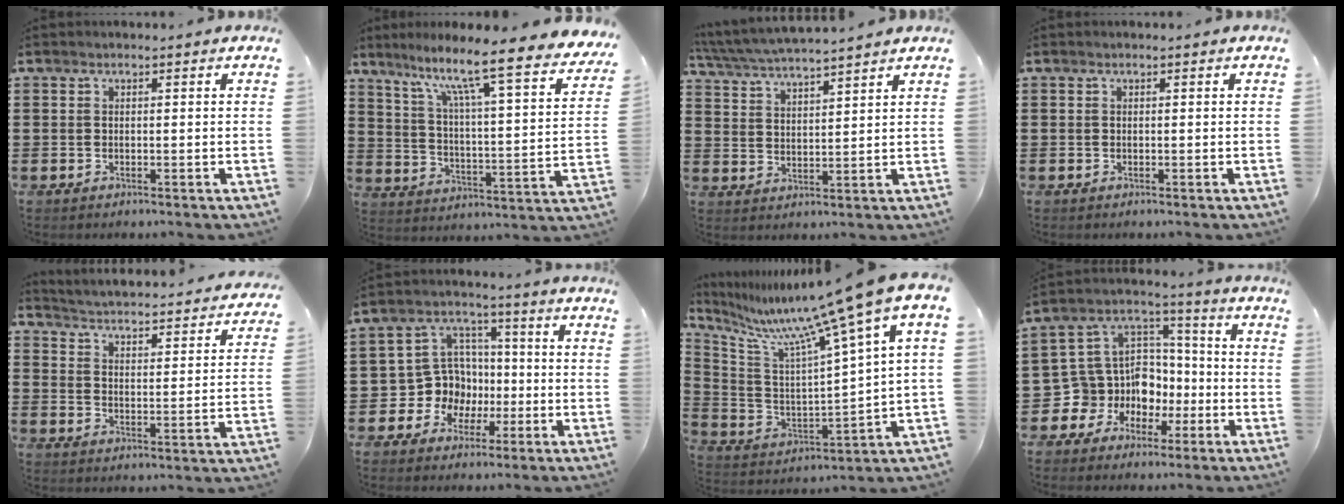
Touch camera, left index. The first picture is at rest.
{"total": 9.6, "force": [7.4, 0.0, 6.1], "torque": [-0.130, -0.067, 0.110]}
{"total": 4.7, "force": [4.6, -0.3, 1.3], "torque": [-0.042, -0.023, 0.079]}
{"total": 0.0}
{"total": 2.8, "force": [2.7, -0.5, 0.3], "torque": [-0.025, -0.033, 0.035]}
{"total": 9.0, "force": [-1.2, 8.7, 2.2], "torque": [-0.092, 0.003, -0.016]}
{"total": 12.0, "force": [9.6, -0.8, 7.1], "torque": [-0.168, -0.075, 0.151]}
{"total": 10.6, "force": [-2.8, 9.9, 2.8], "torque": [-0.106, -0.007, -0.043]}